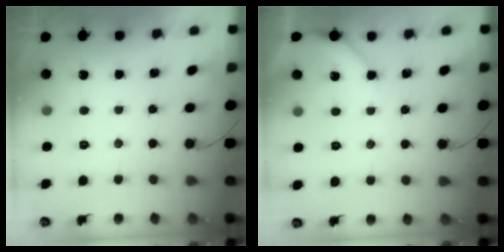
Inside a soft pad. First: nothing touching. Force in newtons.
{"total": 4.0, "press": 3.9, "slide": 0.7}